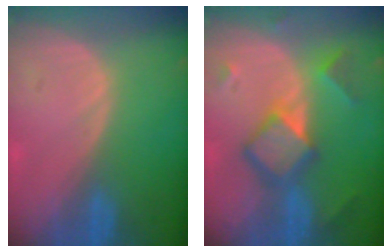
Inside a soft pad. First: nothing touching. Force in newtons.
{"total": 7.4, "press": 7.4, "slide": 0.5}